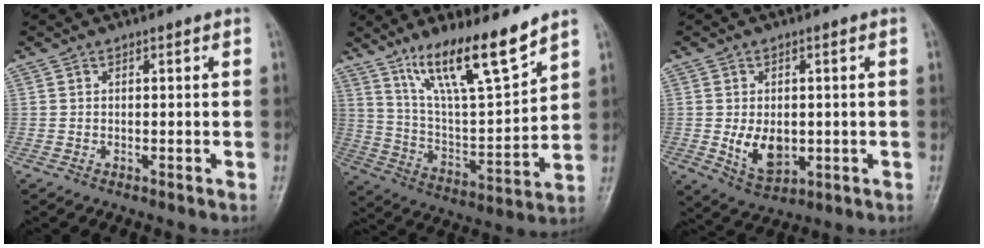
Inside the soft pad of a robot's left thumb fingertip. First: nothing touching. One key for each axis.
{"total": 16.1, "fx": 11.6, "fy": 3.0, "fz": 10.8, "tx": -0.171, "ty": -0.067, "tz": 0.220}
{"total": 6.9, "fx": -0.6, "fy": 4.6, "fz": 5.1, "tx": -0.071, "ty": -0.012, "tz": 0.003}